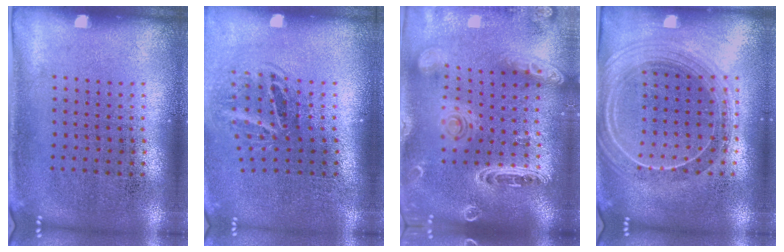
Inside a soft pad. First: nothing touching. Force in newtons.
{"total": 1.8, "press": 1.2, "slide": 1.4}
{"total": 2.6, "press": 2.3, "slide": 1.1}
{"total": 2.2, "press": 1.9, "slide": 1.0}